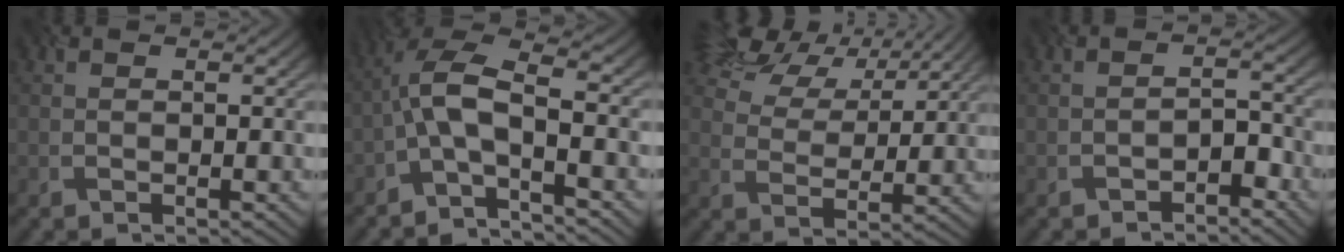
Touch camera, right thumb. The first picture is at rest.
{"total": 7.9, "force": [-3.3, 2.8, 6.6], "torque": [-0.128, 0.019, -0.067]}
{"total": 8.1, "force": [6.5, 3.5, 3.4], "torque": [-0.080, 0.016, 0.128]}
{"total": 2.8, "force": [-2.7, 0.8, 0.5], "torque": [-0.003, 0.012, -0.037]}